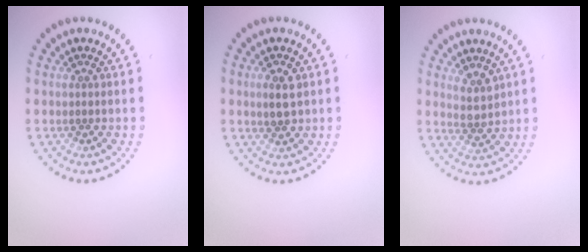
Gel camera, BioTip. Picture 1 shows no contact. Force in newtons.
{"total": 2.3, "press": 2.3, "slide": 0.3}
{"total": 1.8, "press": 1.7, "slide": 0.6}